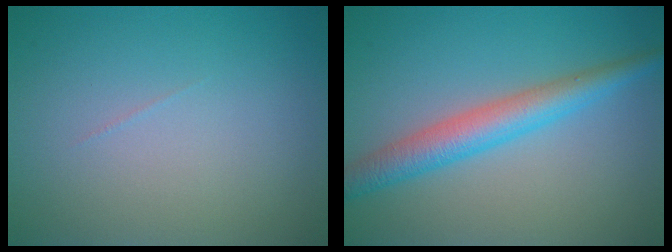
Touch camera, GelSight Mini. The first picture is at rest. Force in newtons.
{"total": 4.2, "press": 4.2, "slide": 0.1}